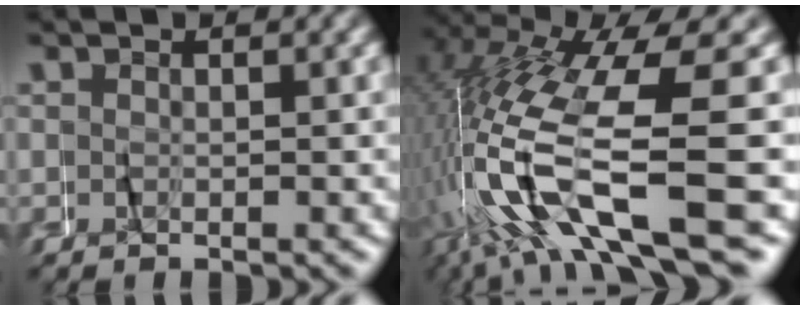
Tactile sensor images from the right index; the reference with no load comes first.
{"total": 12.0, "force": [-3.3, 5.3, 10.2], "torque": [-0.220, -0.016, -0.042]}